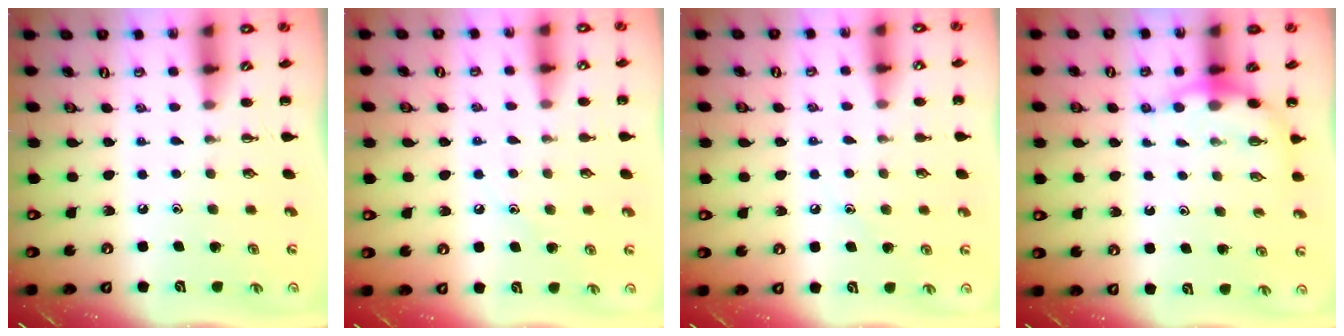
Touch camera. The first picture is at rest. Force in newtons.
{"total": 8.6, "press": 8.3, "slide": 1.9}
{"total": 7.6, "press": 7.3, "slide": 2.1}
{"total": 5.4, "press": 5.4, "slide": 0.6}